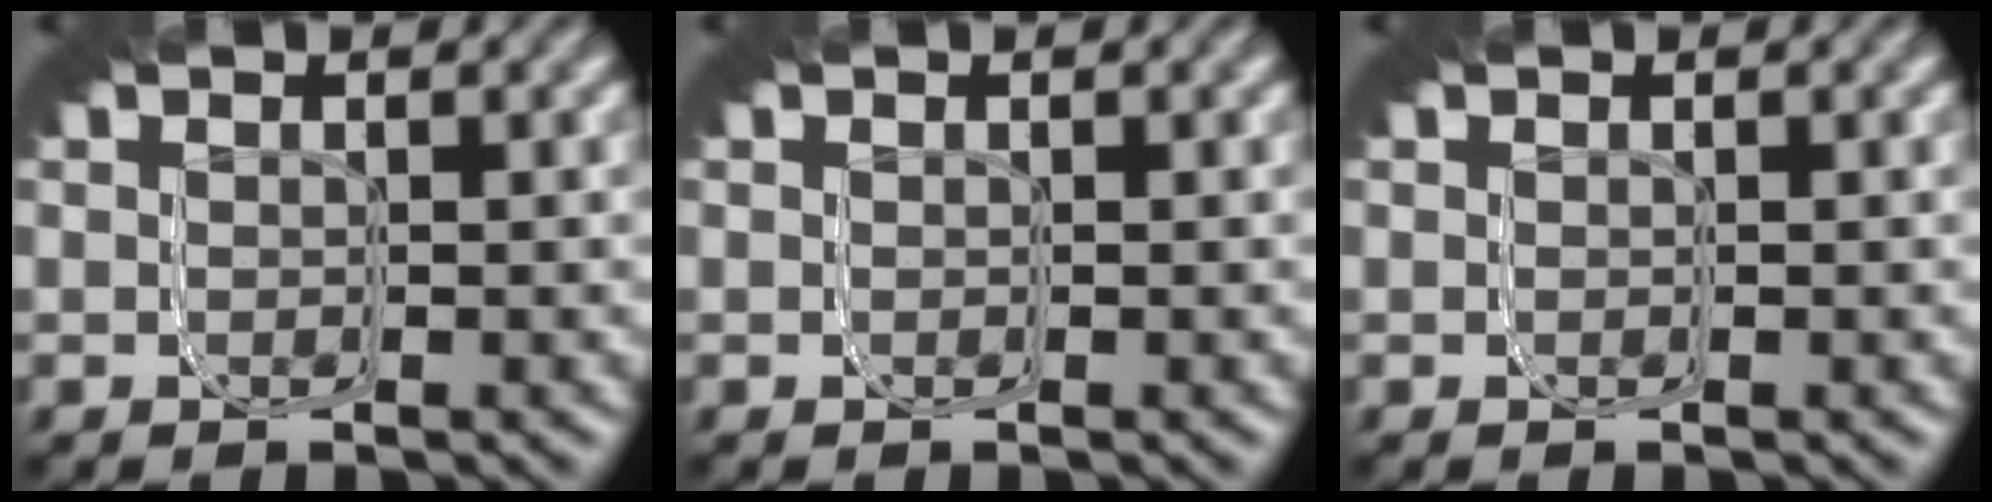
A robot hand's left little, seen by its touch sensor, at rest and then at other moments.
{"total": 0.0}
{"total": 0.0}